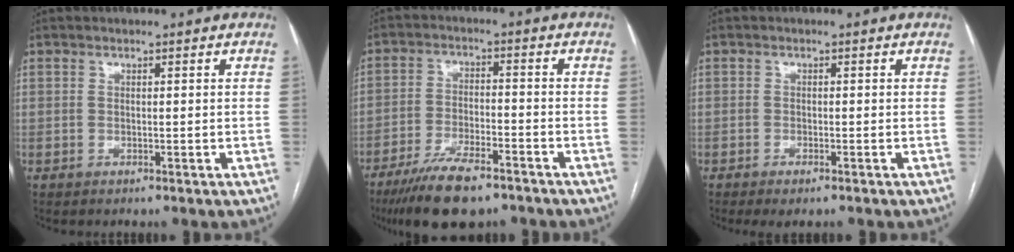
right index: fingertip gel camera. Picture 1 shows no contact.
{"total": 11.1, "force": [-8.2, 3.0, 6.8], "torque": [-0.119, -0.018, -0.142]}
{"total": 2.4, "force": [-1.7, 0.6, 1.5], "torque": [-0.022, -0.004, -0.023]}